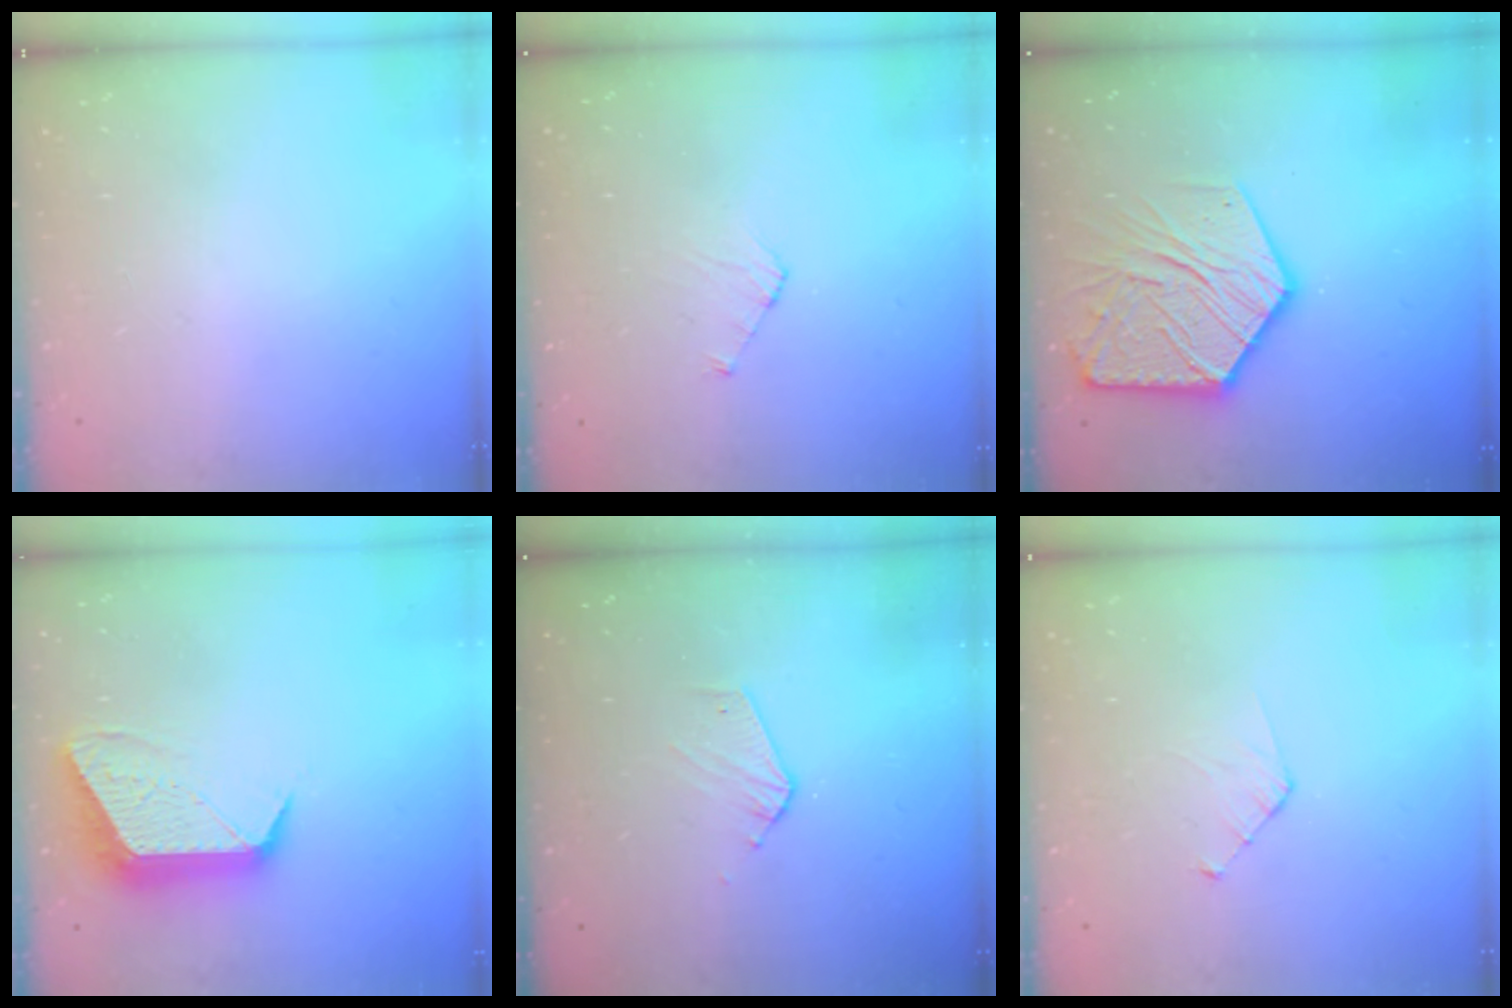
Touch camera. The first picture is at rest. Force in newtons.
{"total": 3.5, "press": 3.5, "slide": 0.2}
{"total": 17.0, "press": 16.9, "slide": 1.6}
{"total": 12.1, "press": 12.1, "slide": 0.6}
{"total": 4.2, "press": 4.2, "slide": 0.4}
{"total": 3.7, "press": 3.7, "slide": 0.4}